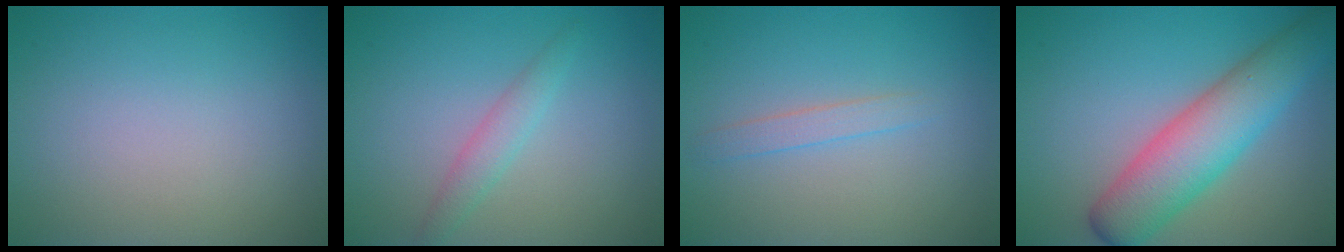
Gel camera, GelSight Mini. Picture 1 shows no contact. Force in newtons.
{"total": 1.8, "press": 1.8, "slide": 0.1}
{"total": 1.3, "press": 1.3, "slide": 0.1}
{"total": 7.0, "press": 7.0, "slide": 0.3}